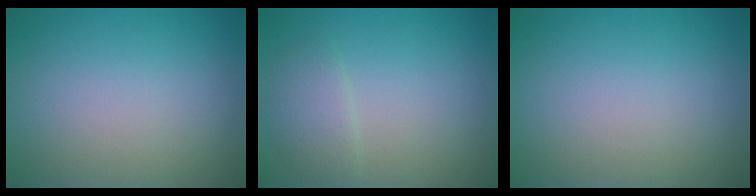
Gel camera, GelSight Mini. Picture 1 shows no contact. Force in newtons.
{"total": 1.9, "press": 1.9, "slide": 0.1}
{"total": 0.0}